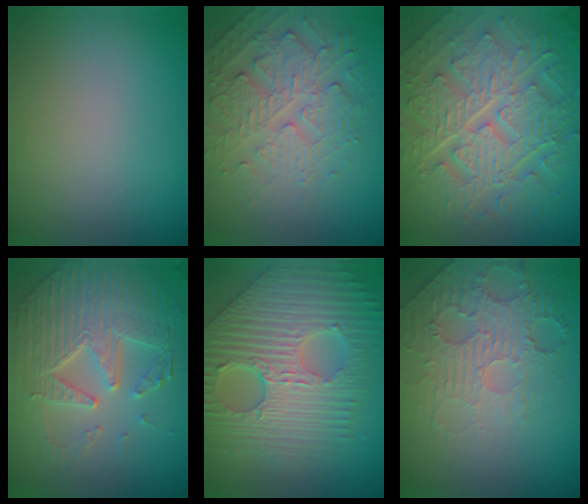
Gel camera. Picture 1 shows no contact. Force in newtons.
{"total": 4.8, "press": 3.5, "slide": 3.3}
{"total": 9.9, "press": 6.6, "slide": 7.3}
{"total": 8.0, "press": 5.6, "slide": 5.7}
{"total": 10.2, "press": 7.0, "slide": 7.4}
{"total": 2.9, "press": 2.4, "slide": 1.6}